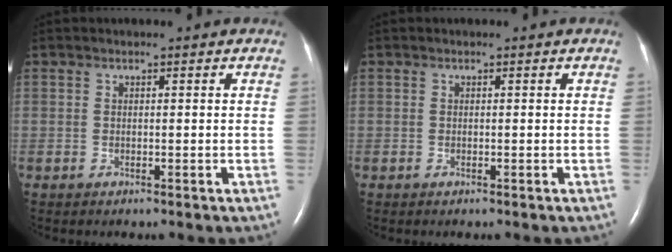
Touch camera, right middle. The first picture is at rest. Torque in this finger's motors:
{"motor_torque": [0.12, -0.05, 0.03, -0.02]}